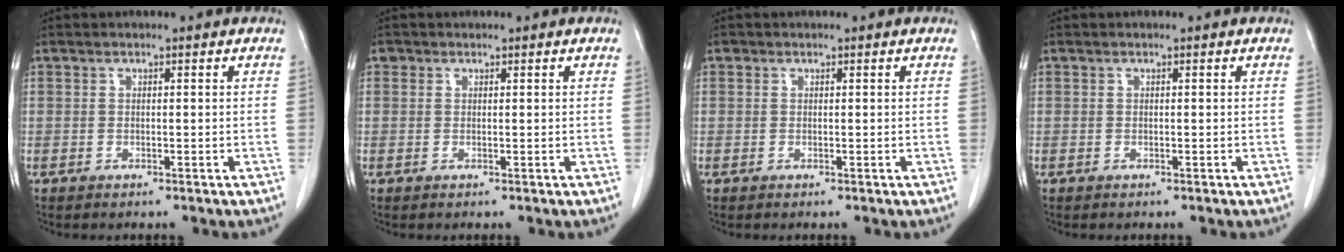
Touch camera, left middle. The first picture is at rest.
{"total": 0.6, "force": [0.4, 0.5, 0.1], "torque": [0.002, 0.001, 0.006]}
{"total": 0.0}
{"total": 0.0}